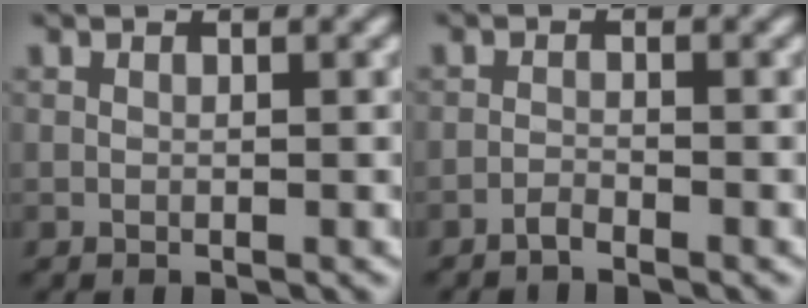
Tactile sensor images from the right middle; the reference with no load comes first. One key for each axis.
{"total": 1.0, "fx": -1.0, "fy": -0.1, "fz": 0.0, "tx": -0.001, "ty": 0.012, "tz": -0.017}